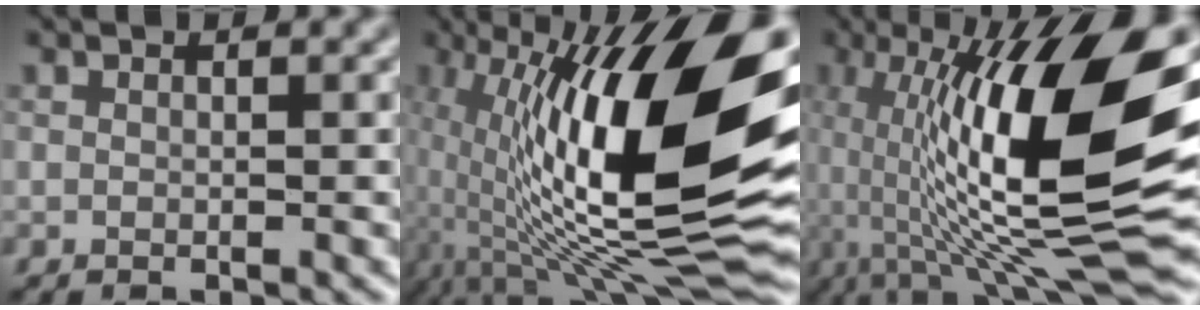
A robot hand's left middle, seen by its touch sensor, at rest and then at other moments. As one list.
[{"total": 18.1, "force": [0.4, 5.8, 17.2], "torque": [-0.294, 0.021, -0.006]}, {"total": 16.0, "force": [0.0, 4.3, 15.4], "torque": [-0.246, 0.016, -0.004]}]